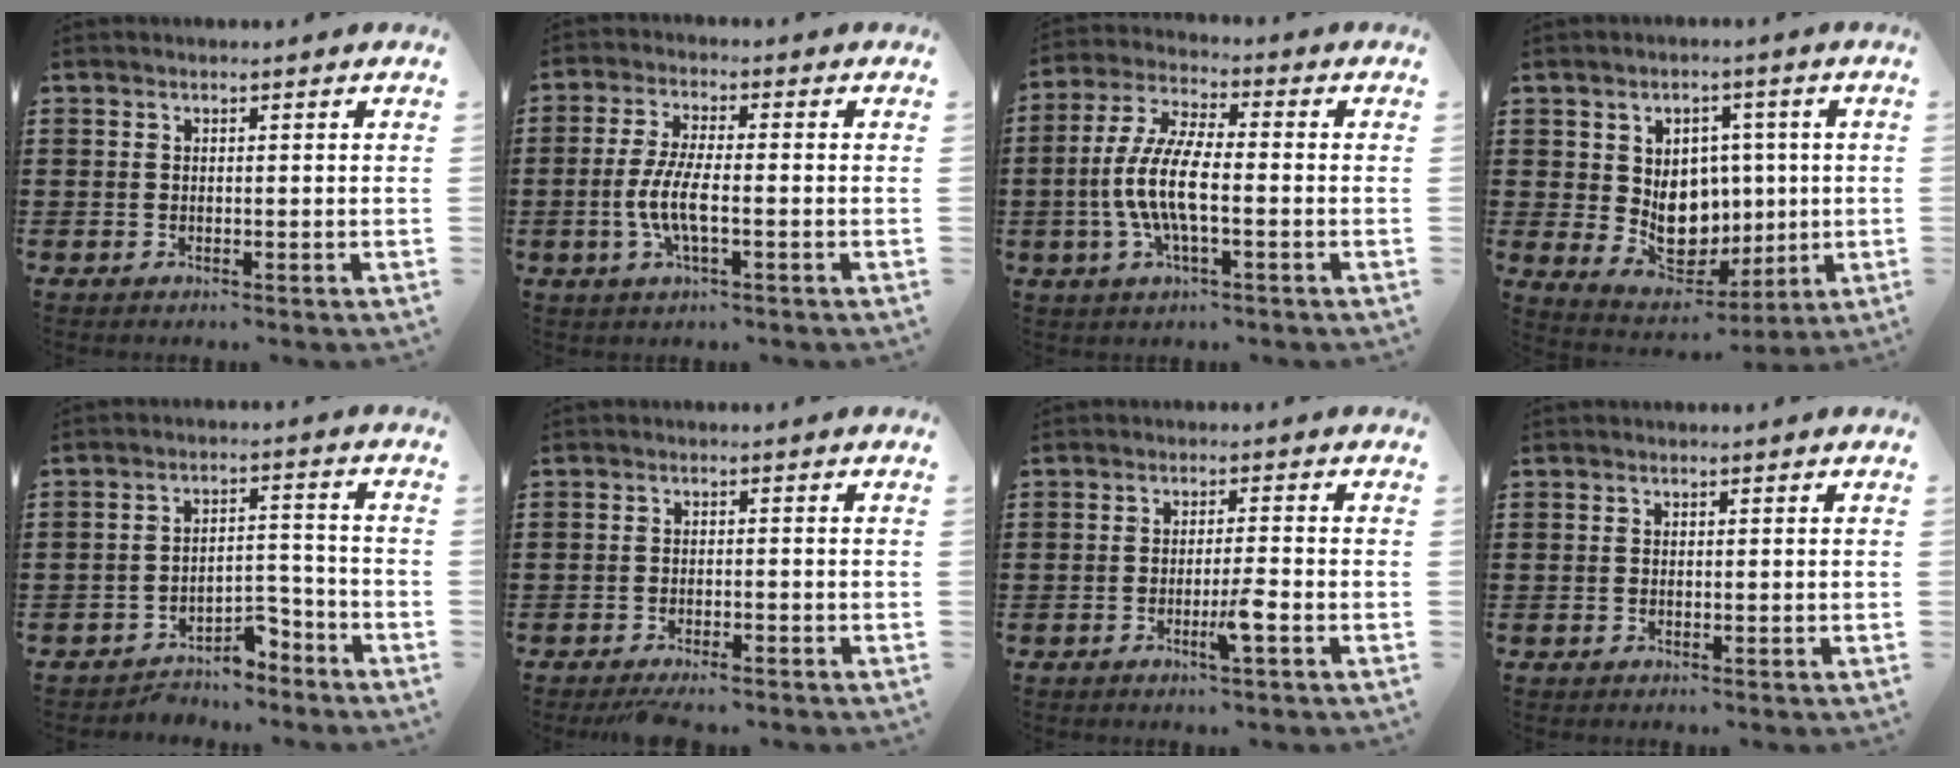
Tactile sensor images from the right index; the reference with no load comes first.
{"total": 6.1, "force": [-1.6, 1.6, 5.7], "torque": [-0.132, -0.009, -0.040]}
{"total": 8.4, "force": [-2.0, 2.5, 7.8], "torque": [-0.180, -0.013, -0.046]}
{"total": 8.3, "force": [0.5, 6.8, 4.7], "torque": [-0.073, 0.006, 0.015]}
{"total": 4.6, "force": [-4.1, 1.5, 1.2], "torque": [-0.023, 0.015, -0.083]}
{"total": 1.6, "force": [-1.4, 0.2, 0.8], "torque": [-0.016, 0.000, -0.025]}
{"total": 3.7, "force": [-1.7, 0.0, 3.3], "torque": [-0.063, -0.008, -0.032]}
{"total": 0.0}